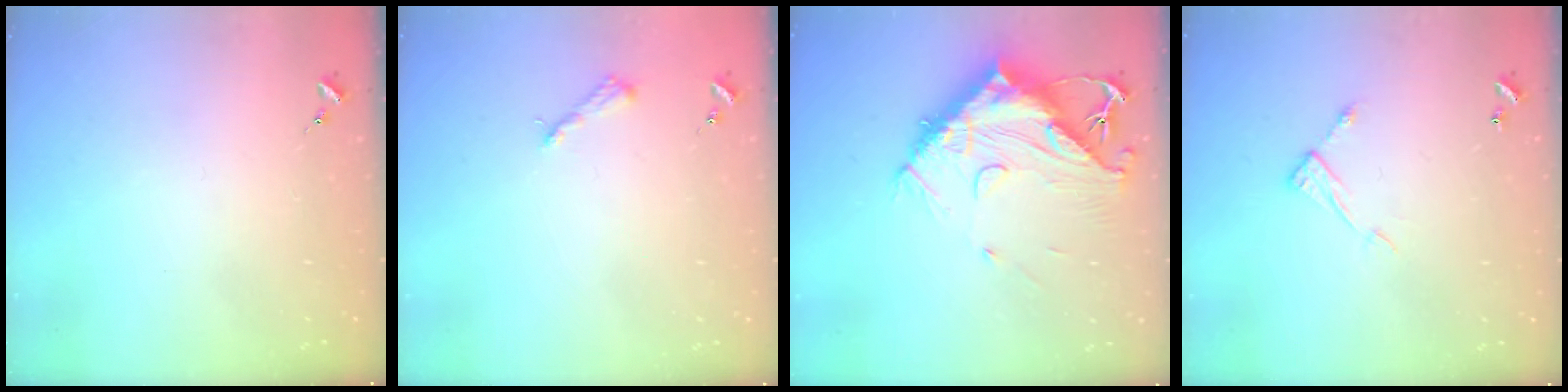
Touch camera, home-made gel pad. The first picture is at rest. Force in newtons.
{"total": 4.0, "press": 4.0, "slide": 0.5}
{"total": 16.4, "press": 16.3, "slide": 1.5}
{"total": 7.6, "press": 7.6, "slide": 0.1}